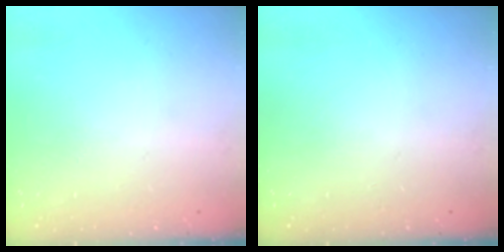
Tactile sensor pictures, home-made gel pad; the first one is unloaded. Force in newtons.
{"total": 0.0}